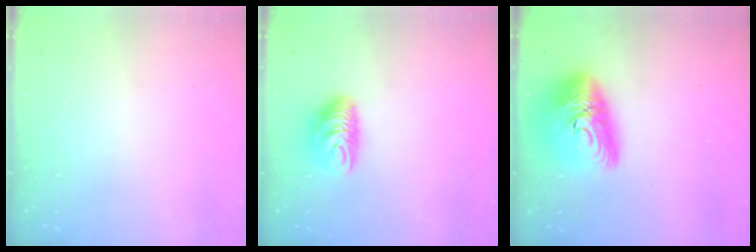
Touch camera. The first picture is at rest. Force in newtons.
{"total": 9.3, "press": 9.3, "slide": 0.9}
{"total": 17.5, "press": 17.5, "slide": 1.2}